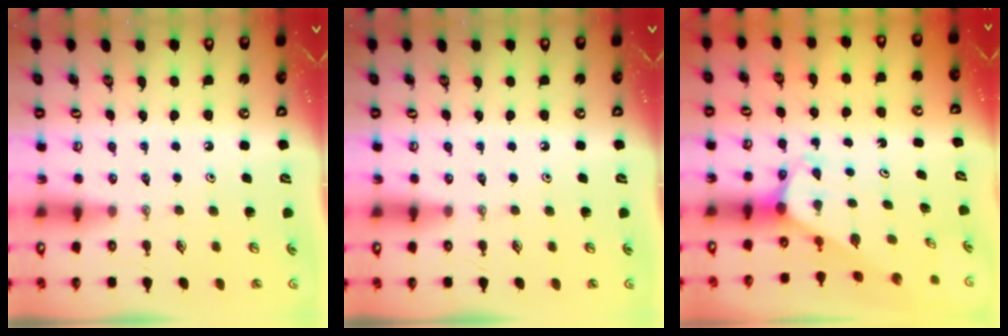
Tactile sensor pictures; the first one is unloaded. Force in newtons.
{"total": 0.0}
{"total": 1.9, "press": 1.9, "slide": 0.1}